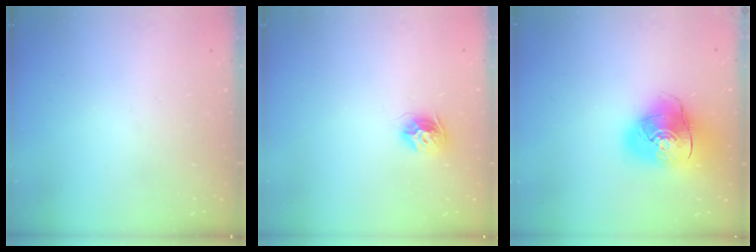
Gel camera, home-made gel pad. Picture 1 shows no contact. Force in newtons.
{"total": 8.8, "press": 8.8, "slide": 0.4}
{"total": 14.8, "press": 14.7, "slide": 2.1}